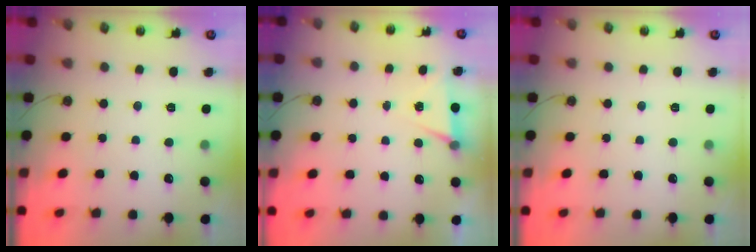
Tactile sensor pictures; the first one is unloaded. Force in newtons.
{"total": 4.9, "press": 1.9, "slide": 4.5}
{"total": 0.0}